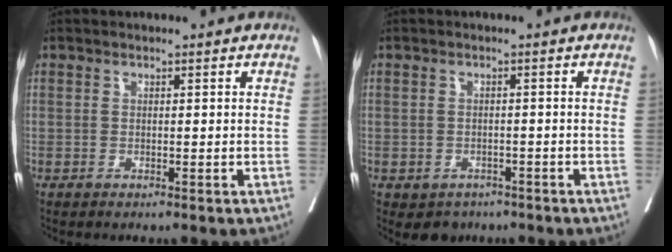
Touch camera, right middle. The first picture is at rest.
{"total": 3.6, "force": [-2.4, 2.6, 0.6], "torque": [-0.003, 0.005, -0.031]}